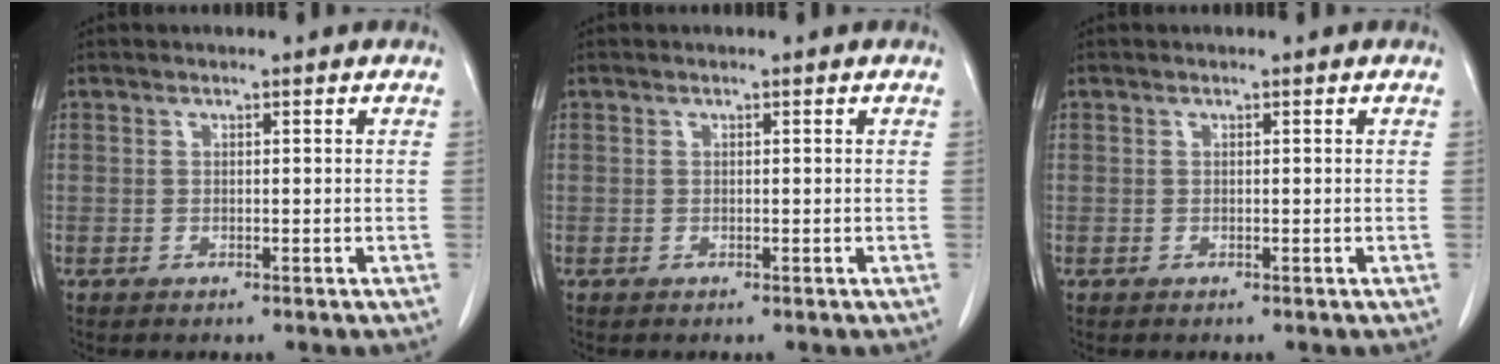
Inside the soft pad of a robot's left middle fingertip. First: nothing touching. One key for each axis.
{"total": 0.0}
{"total": 0.0}